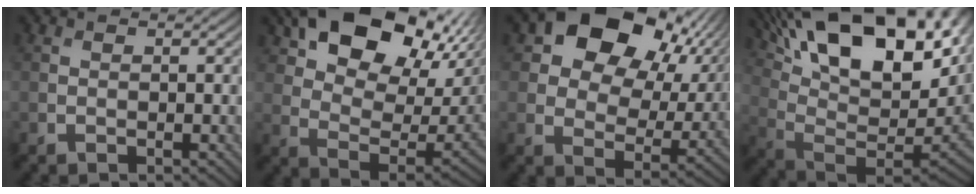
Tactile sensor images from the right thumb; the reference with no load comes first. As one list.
[{"total": 18.9, "force": [10.5, 9.8, 12.2], "torque": [-0.223, 0.004, 0.172]}, {"total": 16.4, "force": [7.5, 10.7, 9.9], "torque": [-0.145, 0.012, 0.121]}, {"total": 21.0, "force": [10.6, 8.6, 16.0], "torque": [-0.278, 0.037, 0.176]}]